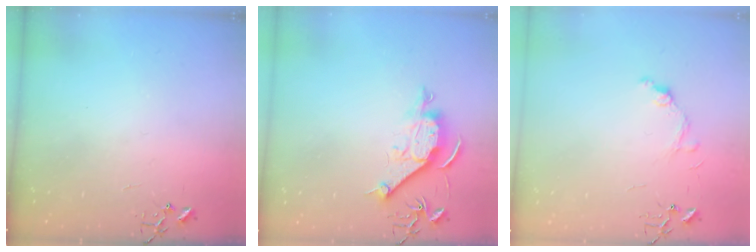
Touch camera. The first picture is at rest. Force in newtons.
{"total": 10.4, "press": 10.4, "slide": 0.9}
{"total": 7.9, "press": 7.9, "slide": 0.7}